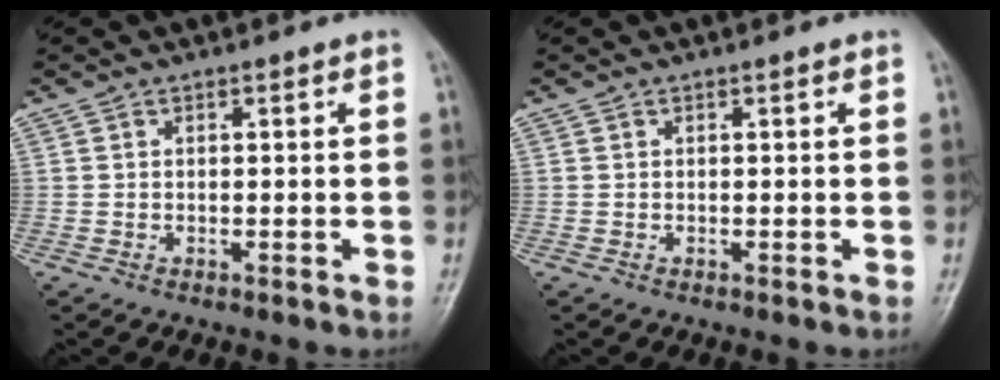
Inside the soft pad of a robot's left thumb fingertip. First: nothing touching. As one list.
[{"total": 0.0}]